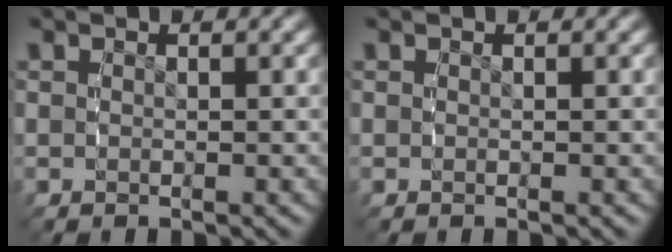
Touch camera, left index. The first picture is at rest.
{"total": 0.0}